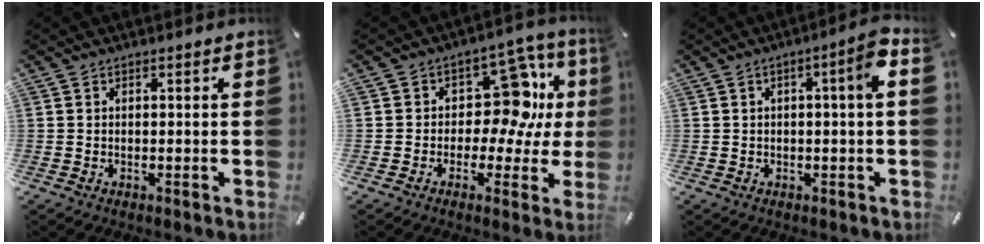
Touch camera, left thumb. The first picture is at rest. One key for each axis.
{"total": 14.0, "fx": 3.8, "fy": 9.4, "fz": 9.7, "tx": -0.130, "ty": -0.020, "tz": 0.069}
{"total": 5.1, "fx": 0.5, "fy": 0.6, "fz": 5.0, "tx": -0.076, "ty": -0.003, "tz": 0.002}